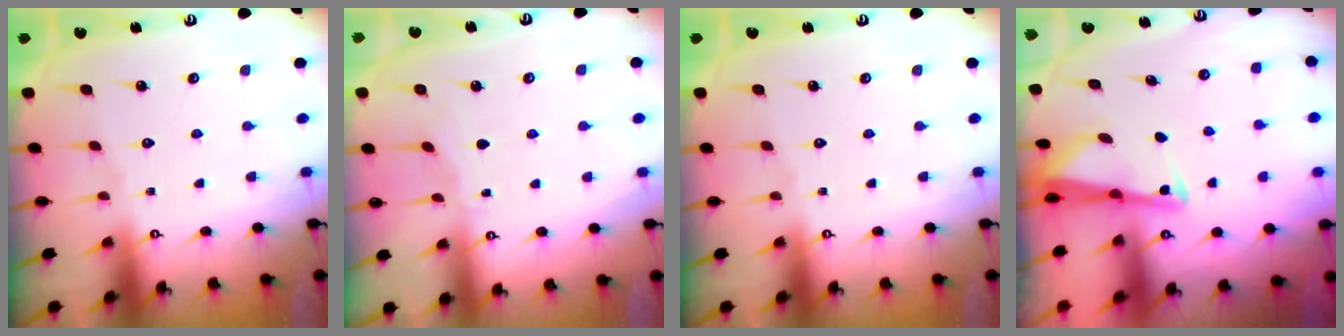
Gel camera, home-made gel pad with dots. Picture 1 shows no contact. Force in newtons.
{"total": 2.5, "press": 2.5, "slide": 0.3}
{"total": 0.0}
{"total": 2.7, "press": 2.7, "slide": 0.3}